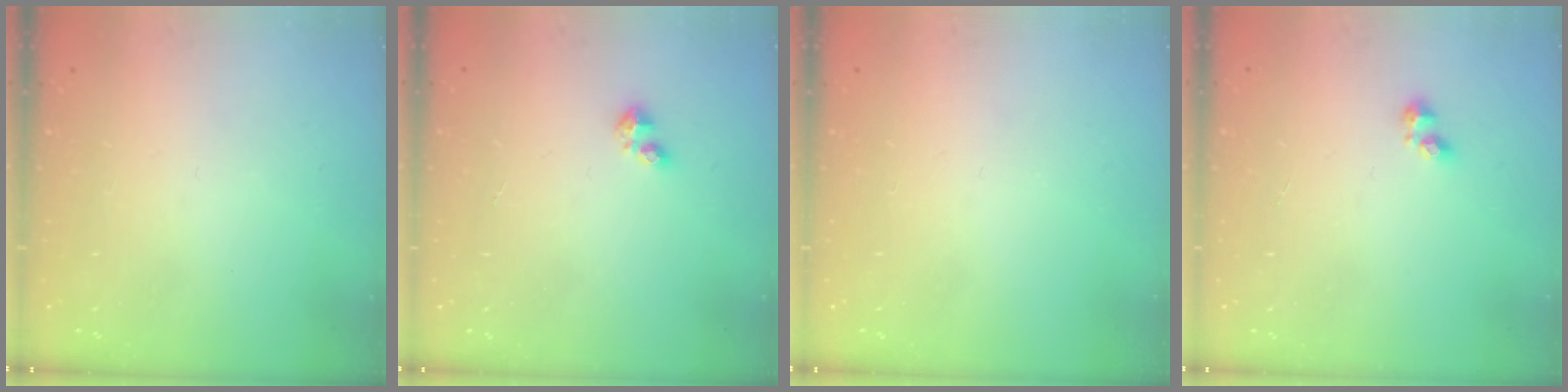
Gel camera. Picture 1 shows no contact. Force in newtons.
{"total": 2.9, "press": 2.9, "slide": 0.5}
{"total": 0.0}
{"total": 2.4, "press": 2.3, "slide": 0.8}